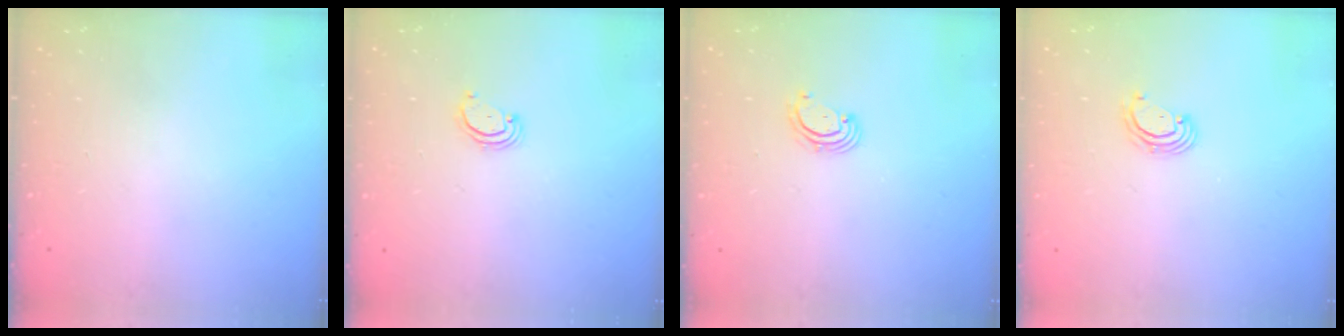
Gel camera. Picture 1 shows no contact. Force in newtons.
{"total": 2.8, "press": 2.8, "slide": 0.3}
{"total": 2.6, "press": 2.6, "slide": 0.3}
{"total": 2.4, "press": 2.4, "slide": 0.2}